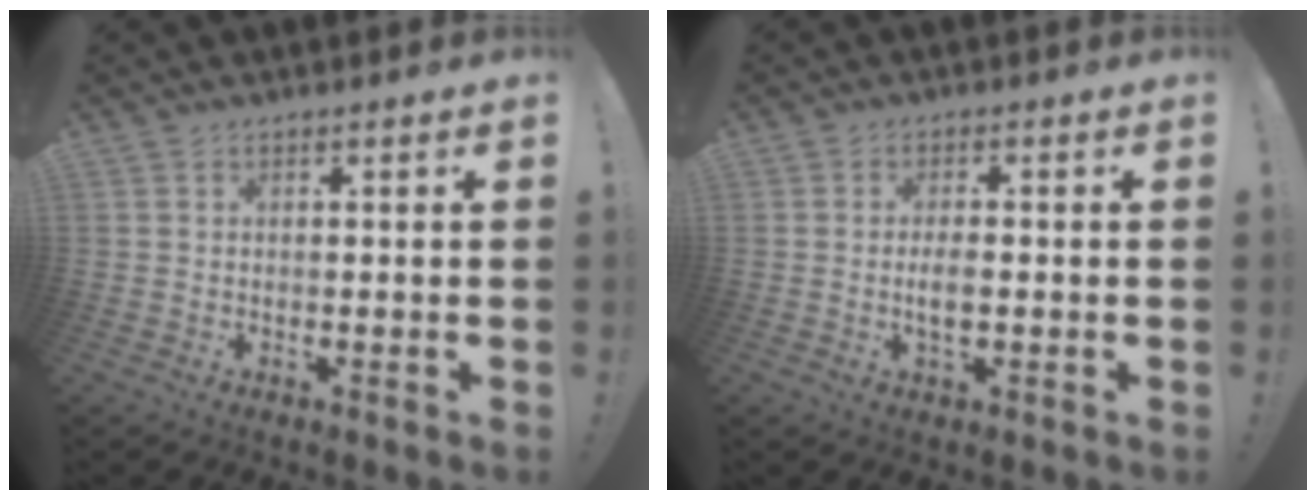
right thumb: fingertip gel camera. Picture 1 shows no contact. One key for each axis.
{"total": 4.0, "fx": -0.9, "fy": 1.5, "fz": 3.6, "tx": -0.076, "ty": -0.001, "tz": -0.020}